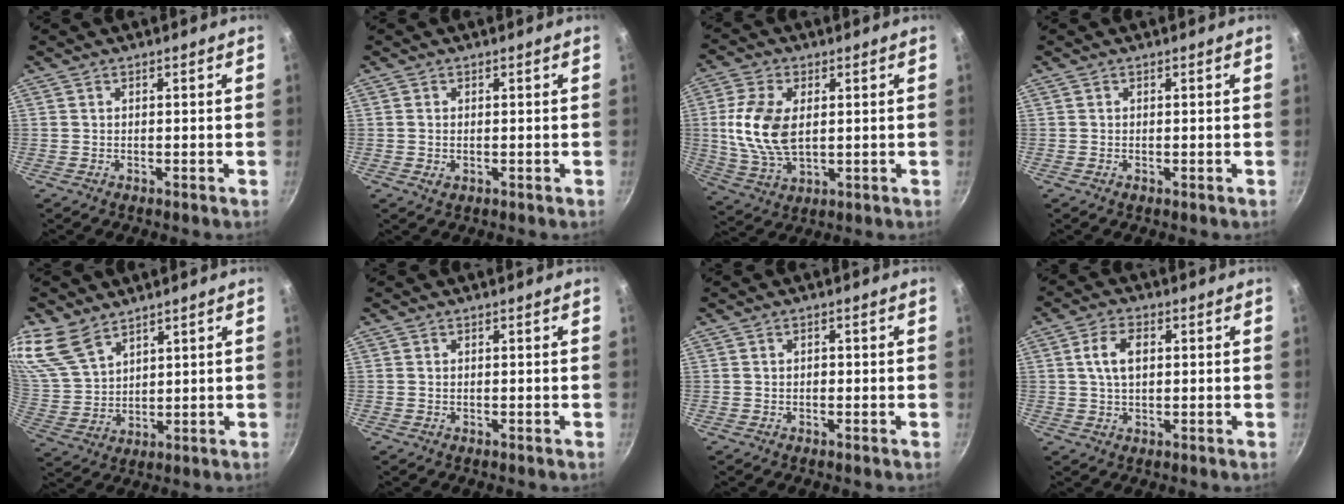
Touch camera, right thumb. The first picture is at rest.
{"total": 1.3, "force": [0.0, 0.9, 1.0], "torque": [-0.016, -0.002, -0.001]}
{"total": 12.2, "force": [1.4, 7.2, 9.8], "torque": [-0.189, -0.009, 0.031]}
{"total": 0.0}
{"total": 11.5, "force": [8.5, 6.3, 4.7], "torque": [-0.091, -0.023, 0.186]}
{"total": 0.0}
{"total": 0.8, "force": [-0.1, 0.6, 0.5], "torque": [-0.006, 0.004, -0.002]}
{"total": 5.9, "force": [1.1, 3.4, 4.7], "torque": [-0.077, 0.008, 0.016]}